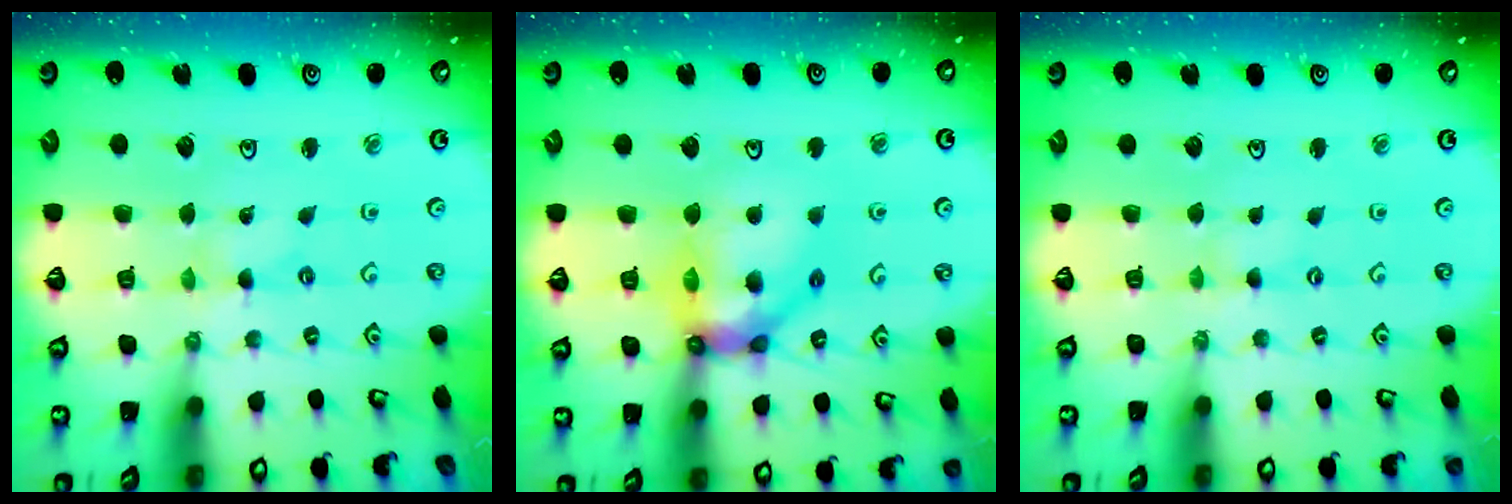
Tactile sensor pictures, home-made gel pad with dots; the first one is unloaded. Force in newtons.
{"total": 15.3, "press": 15.2, "slide": 1.8}
{"total": 0.0}